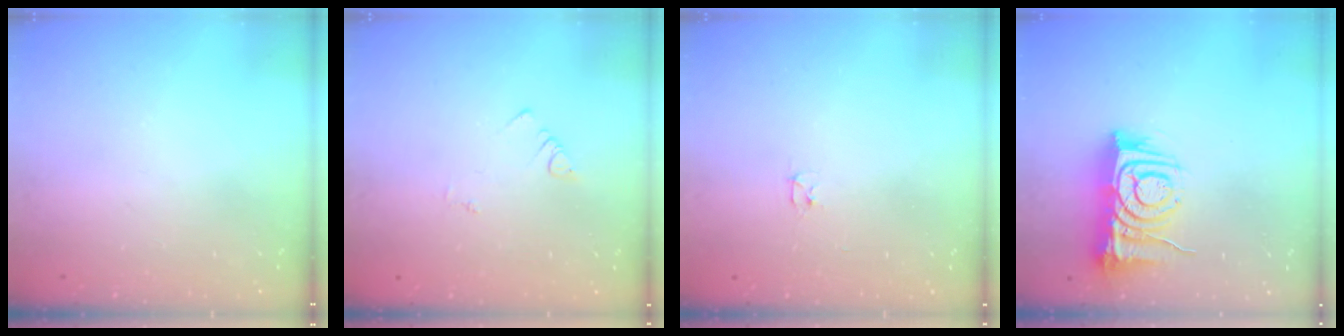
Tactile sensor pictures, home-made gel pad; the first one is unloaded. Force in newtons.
{"total": 1.1, "press": 1.1, "slide": 0.3}
{"total": 2.4, "press": 2.3, "slide": 0.4}
{"total": 10.2, "press": 10.2, "slide": 1.2}